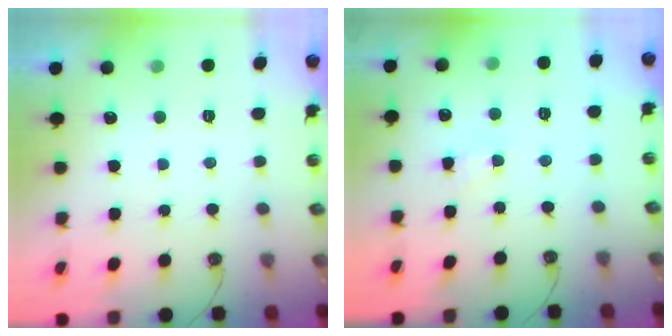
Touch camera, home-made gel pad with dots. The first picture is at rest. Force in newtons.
{"total": 5.4, "press": 5.4, "slide": 0.7}